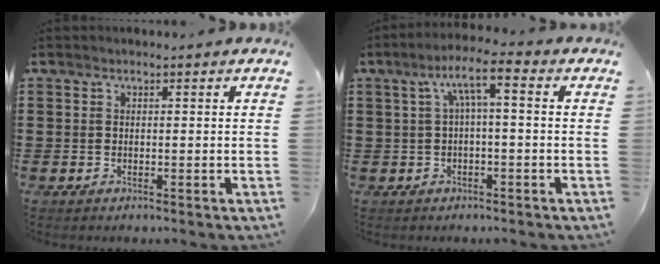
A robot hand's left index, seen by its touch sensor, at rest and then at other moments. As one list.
[{"total": 5.2, "force": [0.2, 1.0, 5.1], "torque": [-0.102, 0.012, -0.003]}]